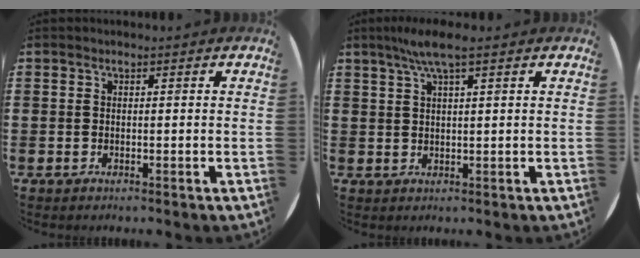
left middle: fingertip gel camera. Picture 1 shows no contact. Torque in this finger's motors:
{"motor_torque": [0.59, -0.46, 0.16, 0.05]}